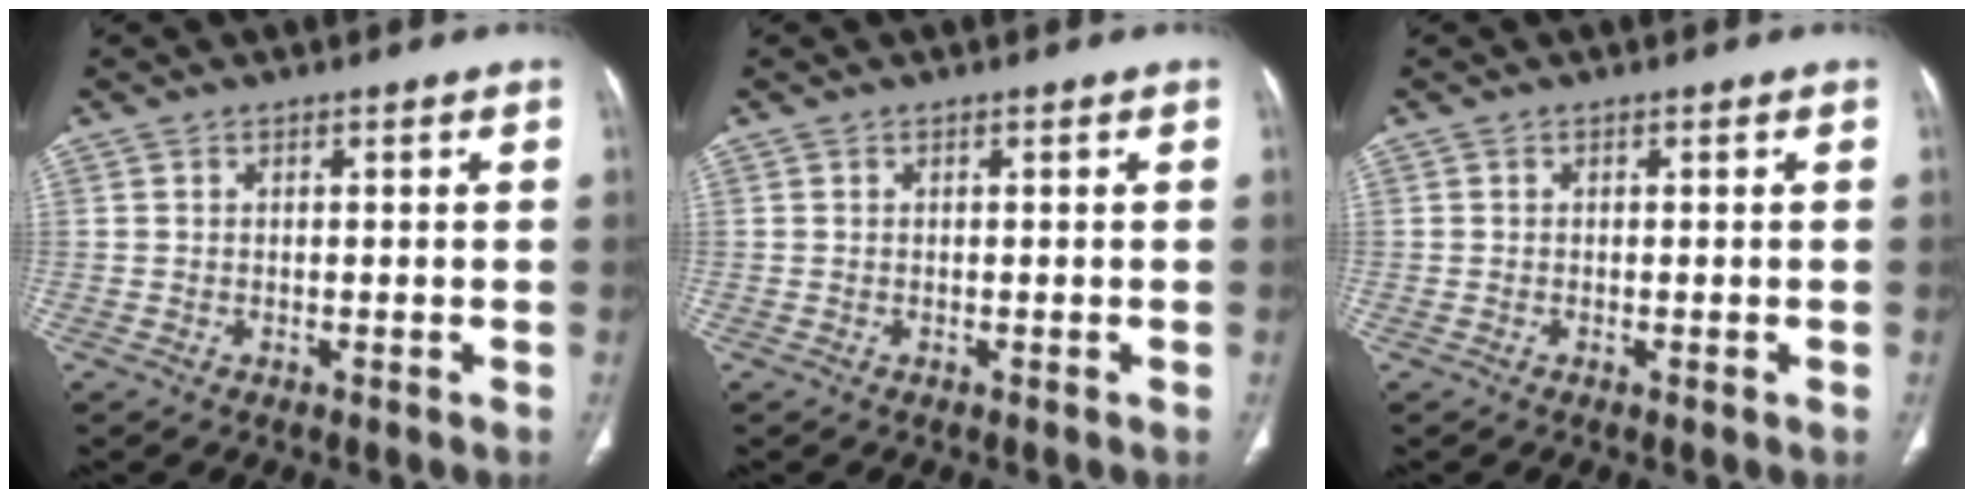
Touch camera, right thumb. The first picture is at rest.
{"total": 0.0}
{"total": 0.5, "force": [-0.1, 0.2, 0.5], "torque": [-0.010, -0.002, -0.003]}